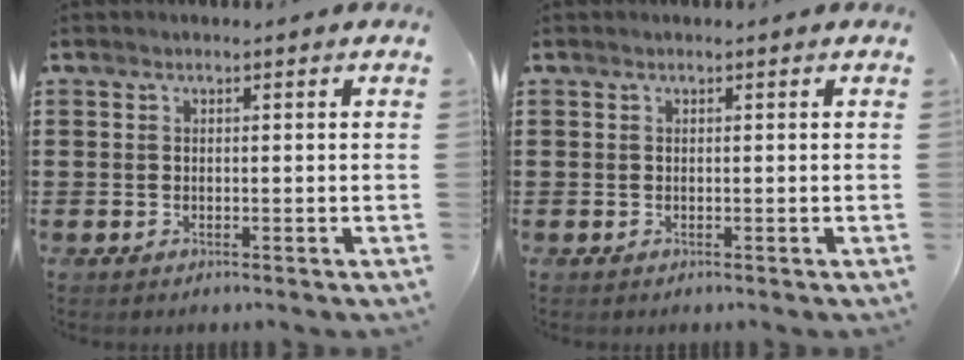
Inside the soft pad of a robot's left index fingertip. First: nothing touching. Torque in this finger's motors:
{"motor_torque": [0.00, 0.00, 0.00, 0.00]}